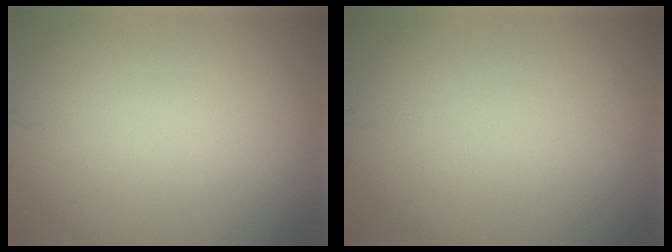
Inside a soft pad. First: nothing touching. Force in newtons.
{"total": 0.0}